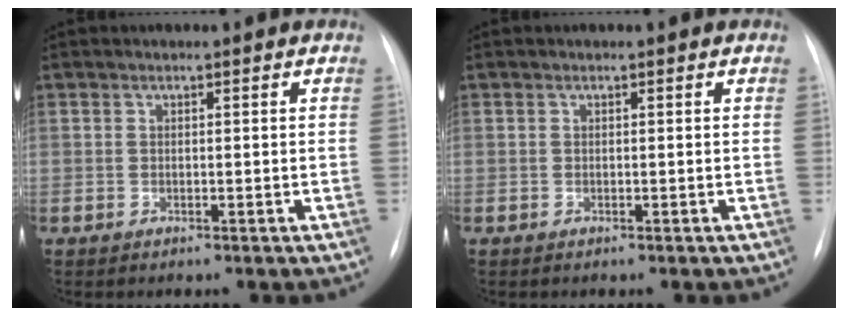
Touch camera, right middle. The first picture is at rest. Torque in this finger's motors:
{"motor_torque": [-0.08, -0.13, -0.02, 0.00]}